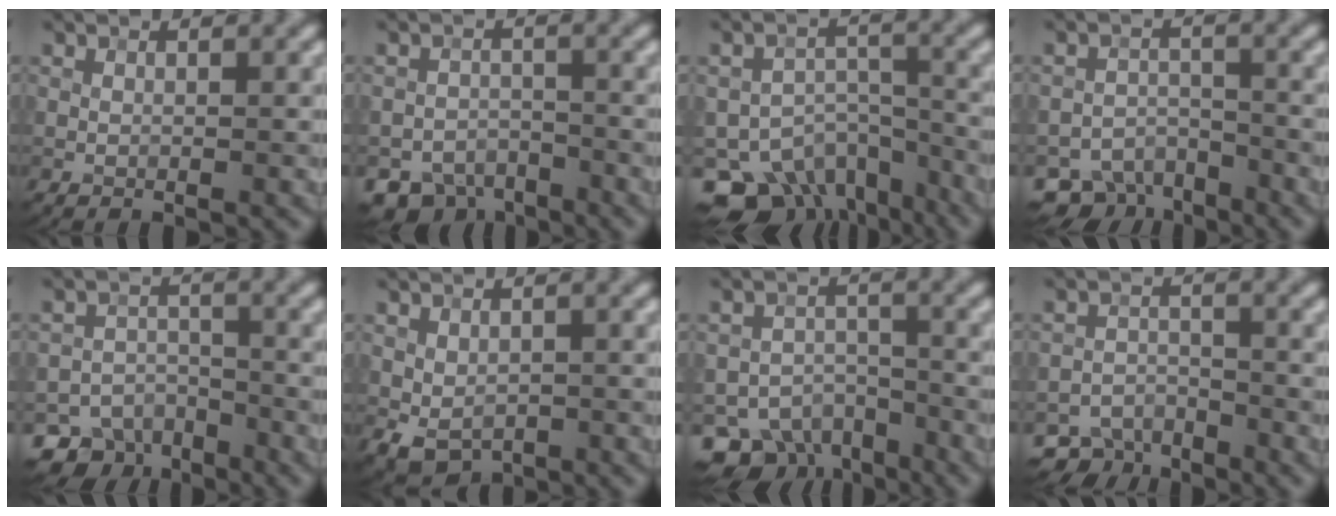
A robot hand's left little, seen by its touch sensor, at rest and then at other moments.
{"total": 5.2, "force": [-4.1, 2.9, 1.2], "torque": [-0.006, -0.008, -0.066]}
{"total": 12.1, "force": [-9.2, 6.9, 3.9], "torque": [-0.066, -0.007, -0.122]}
{"total": 5.6, "force": [-4.3, 3.2, 1.6], "torque": [-0.006, -0.008, -0.071]}
{"total": 6.6, "force": [-4.9, 4.2, 1.5], "torque": [0.001, -0.003, -0.076]}
{"total": 2.5, "force": [0.0, 2.0, 1.4], "torque": [-0.027, -0.008, 0.008]}
{"total": 8.0, "force": [-5.9, 4.6, 2.8], "torque": [-0.034, -0.008, -0.093]}
{"total": 3.9, "force": [-3.1, 2.2, 0.6], "torque": [0.002, 0.001, -0.051]}